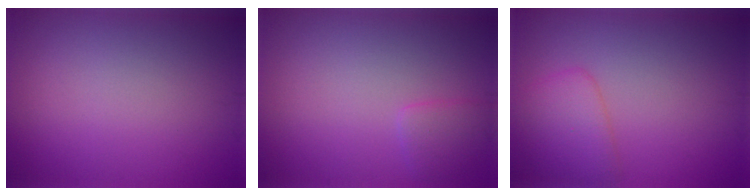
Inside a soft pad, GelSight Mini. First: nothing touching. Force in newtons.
{"total": 1.5, "press": 1.5, "slide": 0.2}
{"total": 2.9, "press": 2.9, "slide": 0.1}